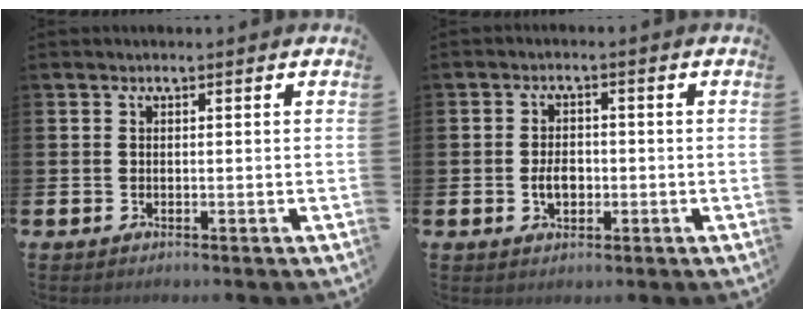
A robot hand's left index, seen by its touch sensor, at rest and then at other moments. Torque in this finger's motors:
{"motor_torque": [0.04, 0.04, 0.08, 0.01]}